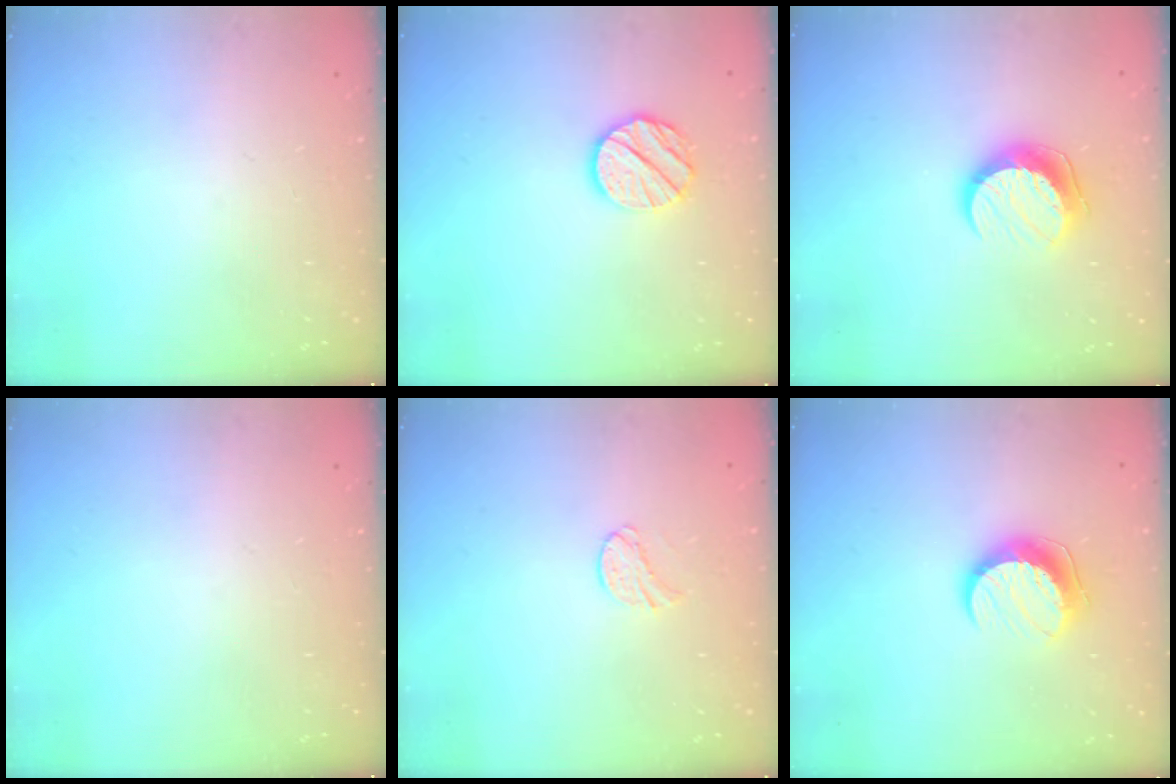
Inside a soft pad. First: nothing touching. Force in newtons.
{"total": 10.5, "press": 10.4, "slide": 0.7}
{"total": 10.1, "press": 10.1, "slide": 1.0}
{"total": 0.0}
{"total": 6.6, "press": 6.6, "slide": 0.5}
{"total": 10.4, "press": 10.4, "slide": 0.2}